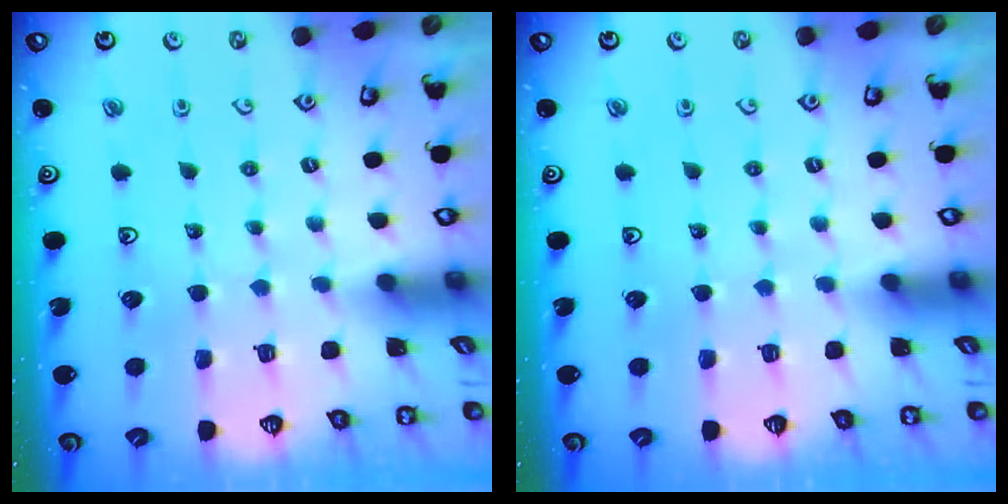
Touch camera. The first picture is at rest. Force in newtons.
{"total": 0.0}